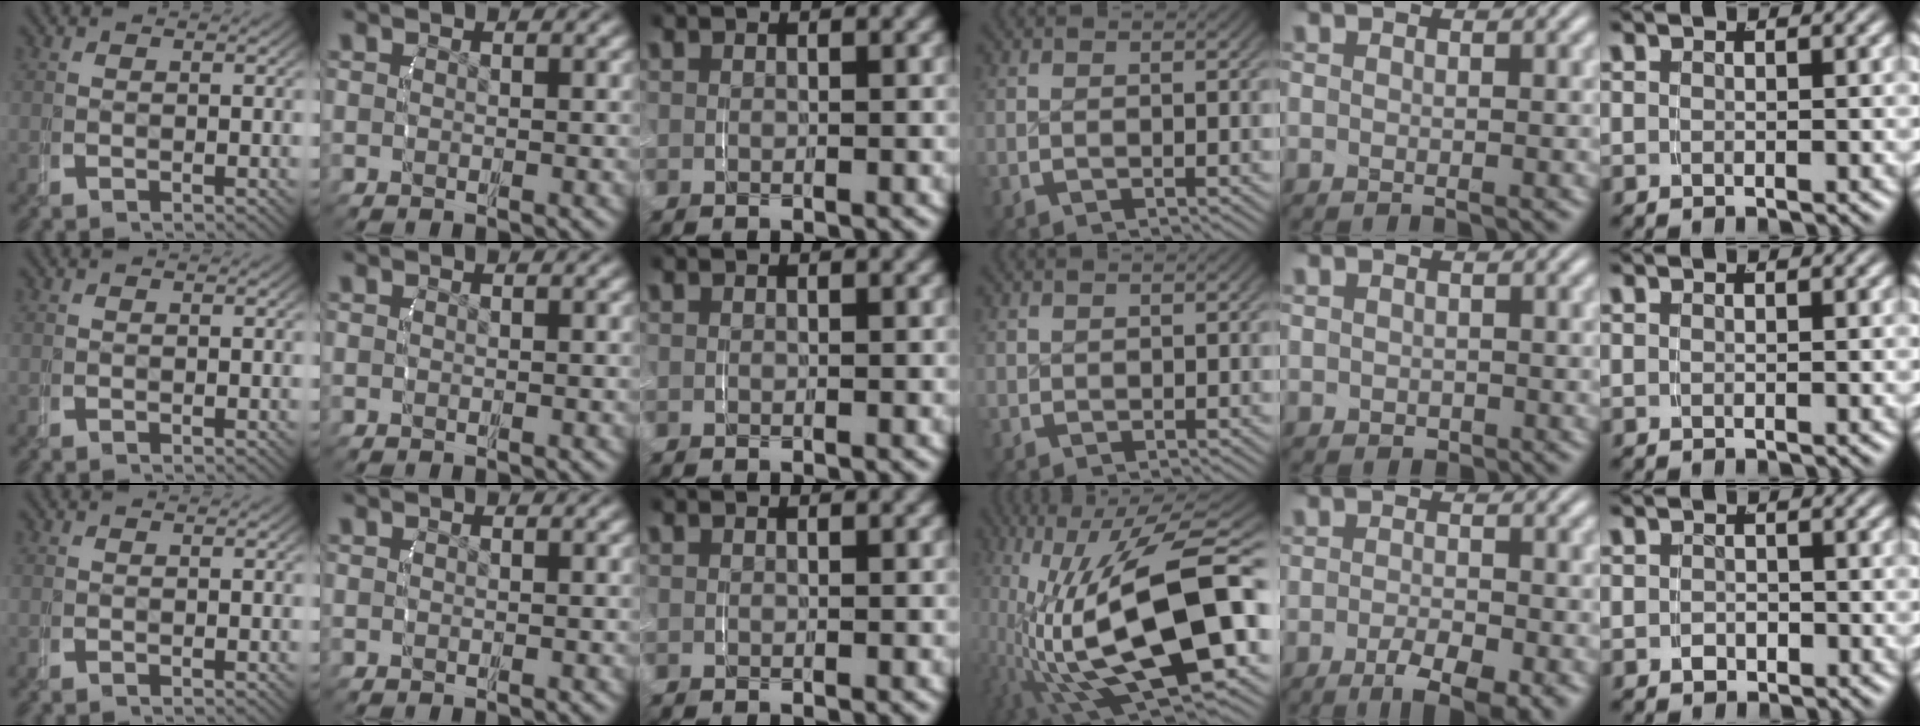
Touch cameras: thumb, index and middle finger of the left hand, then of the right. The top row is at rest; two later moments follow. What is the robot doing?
{"motion": "grasp_and_lifting", "object": "router"}